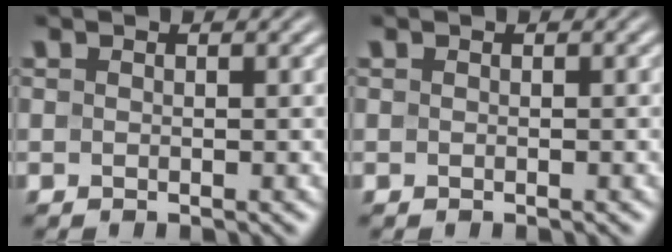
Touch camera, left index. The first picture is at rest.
{"total": 0.0}